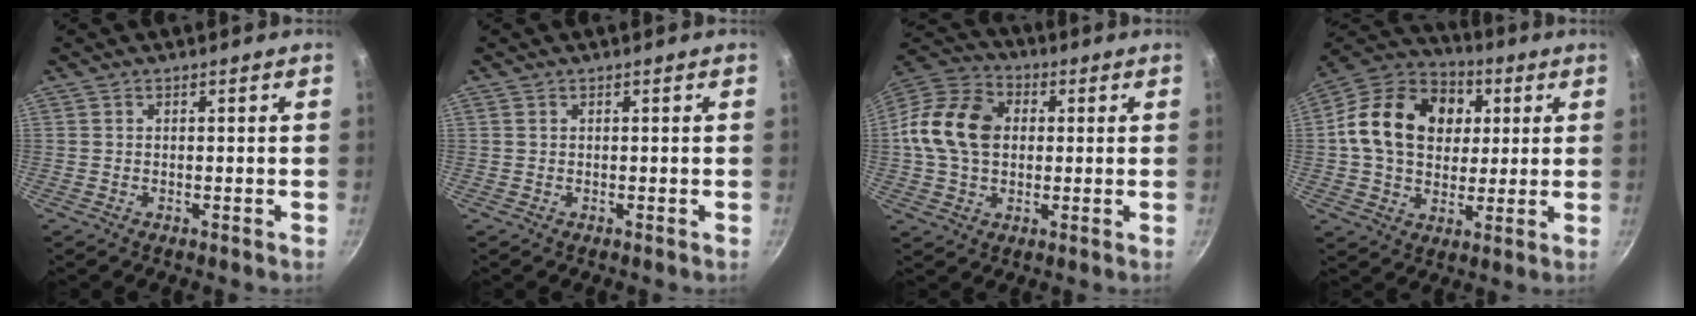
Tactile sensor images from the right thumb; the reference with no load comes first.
{"total": 0.0}
{"total": 15.0, "force": [1.2, 11.3, 9.9], "torque": [-0.165, 0.023, 0.006]}
{"total": 20.1, "force": [3.8, 15.2, 12.5], "torque": [-0.190, 0.018, 0.054]}